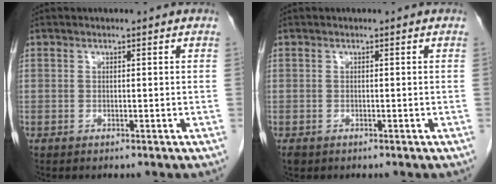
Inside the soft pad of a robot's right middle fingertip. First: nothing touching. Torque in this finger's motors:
{"motor_torque": [0.25, -0.02, 0.02, 0.01]}